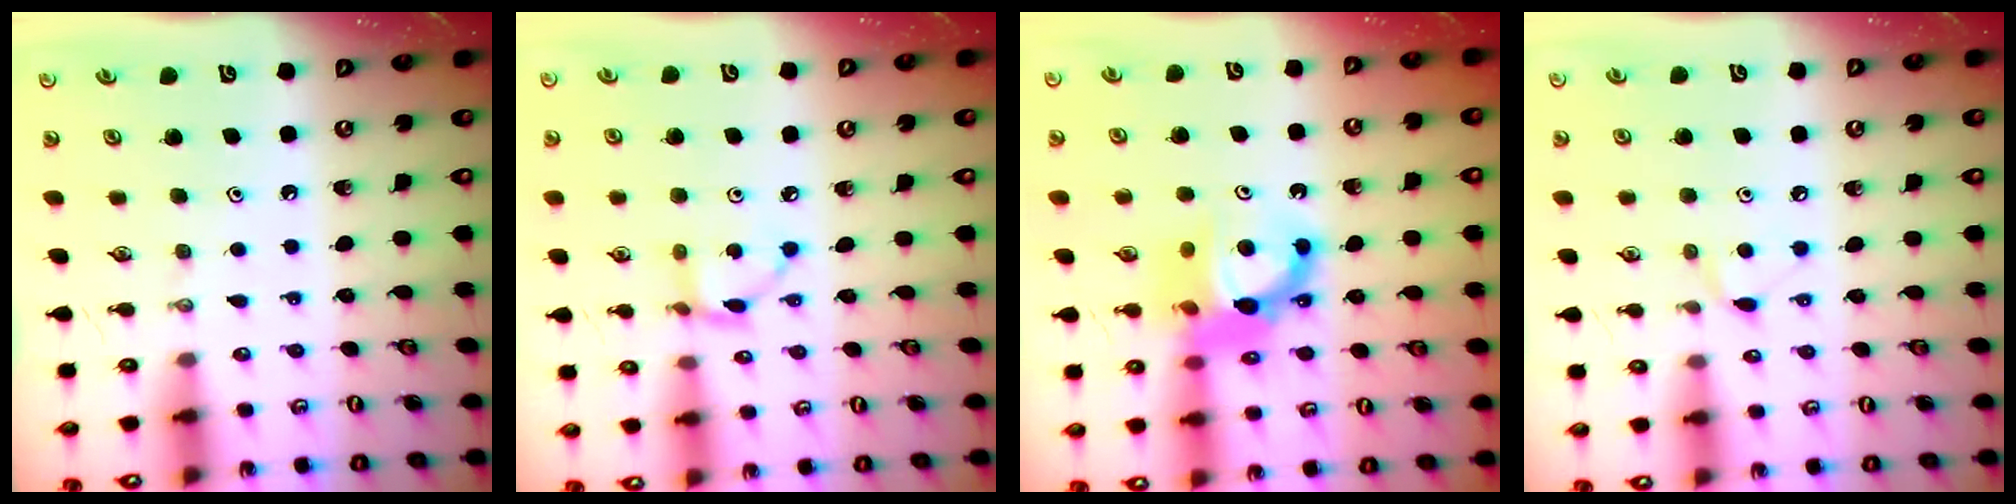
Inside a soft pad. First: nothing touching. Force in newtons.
{"total": 4.4, "press": 4.4, "slide": 0.2}
{"total": 11.9, "press": 11.9, "slide": 1.1}
{"total": 5.4, "press": 5.4, "slide": 0.7}